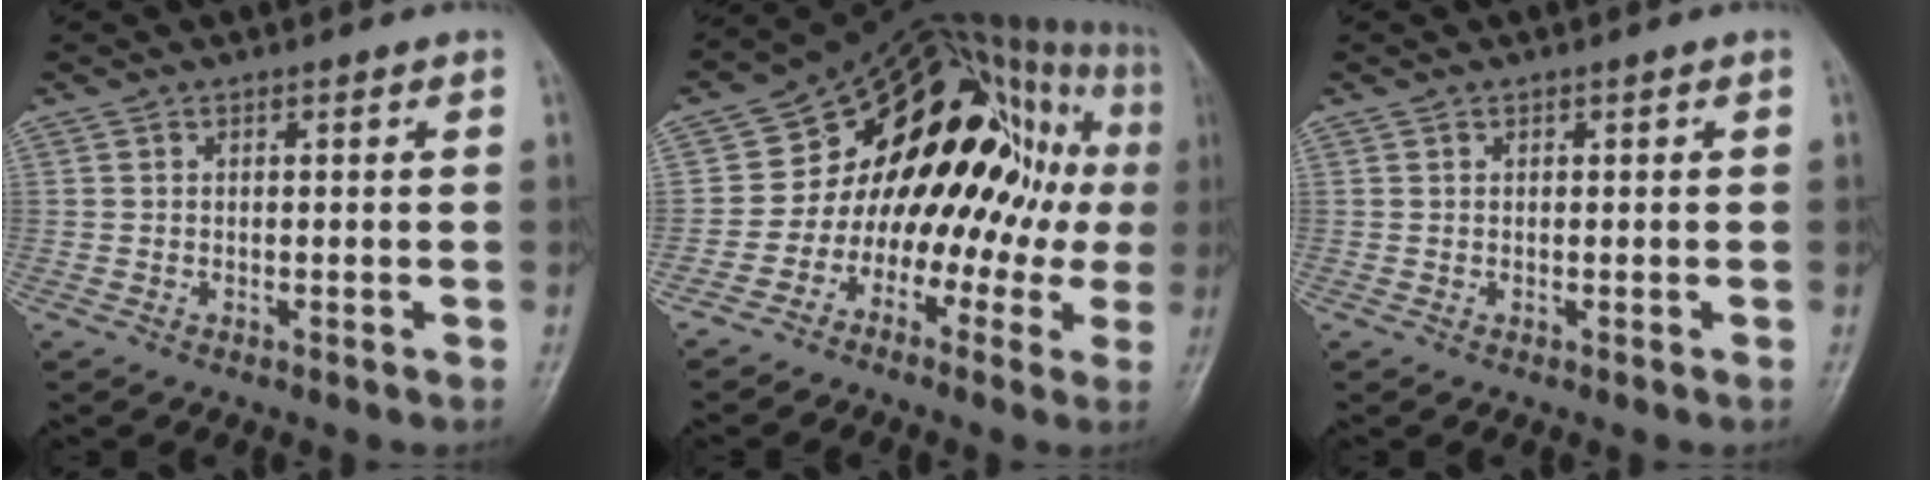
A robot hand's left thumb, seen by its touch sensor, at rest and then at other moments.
{"total": 23.4, "force": [-0.1, 15.1, 17.8], "torque": [-0.181, 0.088, -0.006]}
{"total": 0.0}